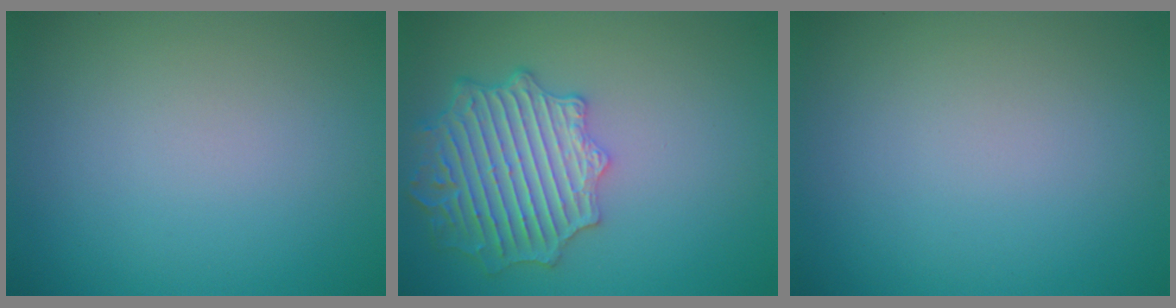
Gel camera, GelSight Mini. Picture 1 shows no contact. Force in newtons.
{"total": 6.1, "press": 5.4, "slide": 2.9}
{"total": 0.0}